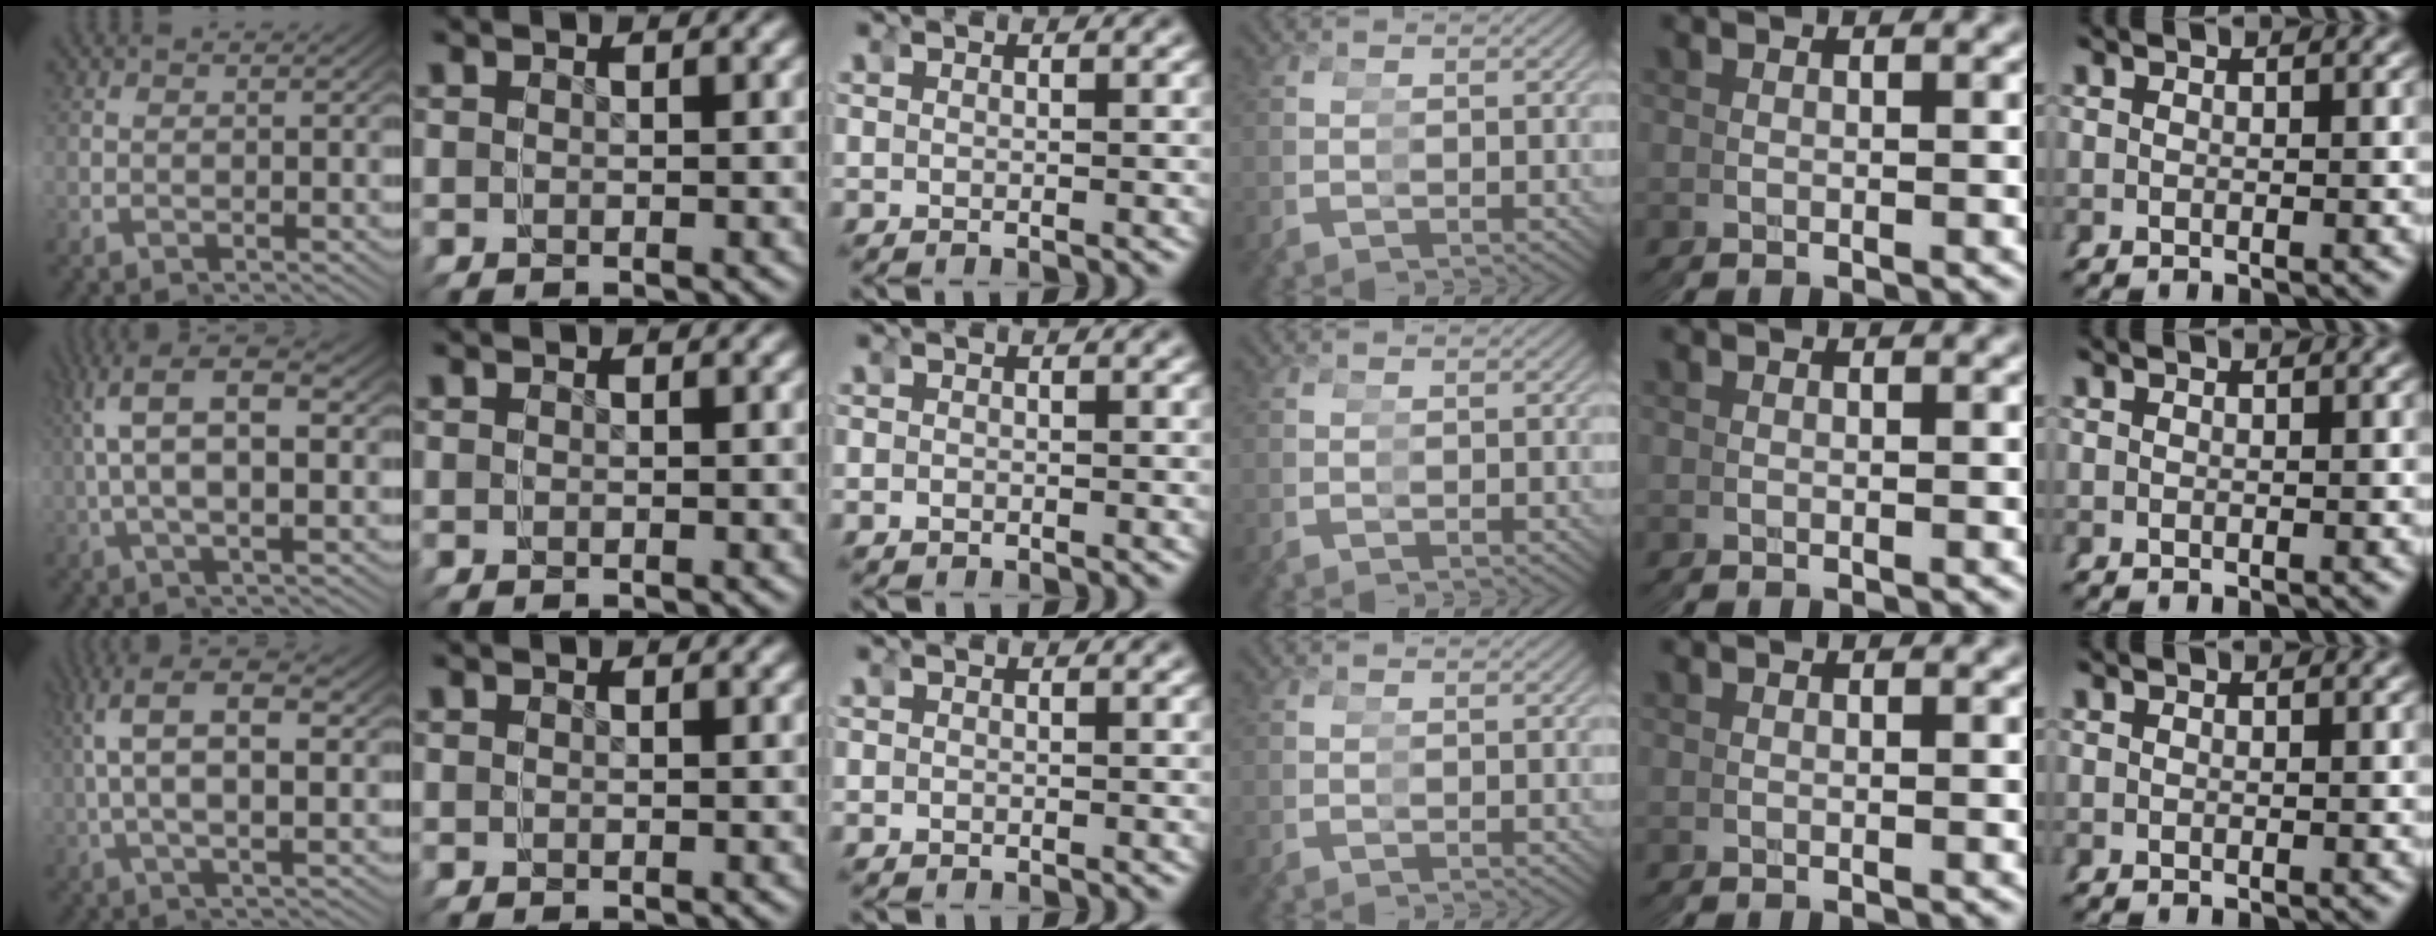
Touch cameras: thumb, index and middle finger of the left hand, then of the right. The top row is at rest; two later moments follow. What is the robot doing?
{"motion": "grasp_and_lifting", "object": "bandage"}